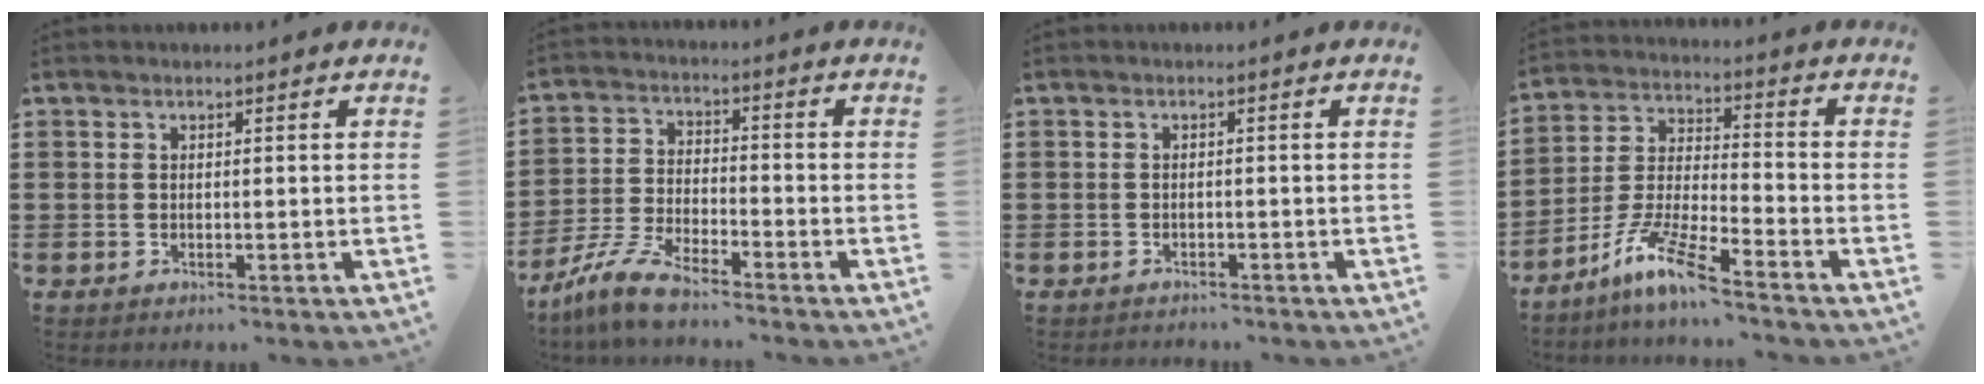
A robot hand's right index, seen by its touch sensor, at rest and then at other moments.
{"total": 7.2, "force": [-6.3, 0.8, 3.3], "torque": [-0.082, -0.003, -0.127]}
{"total": 0.9, "force": [-0.8, 0.3, 0.0], "torque": [-0.003, 0.001, -0.019]}
{"total": 9.4, "force": [-7.2, 0.7, 6.1], "torque": [-0.133, -0.004, -0.143]}